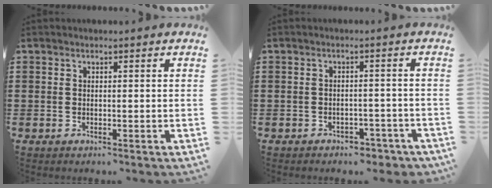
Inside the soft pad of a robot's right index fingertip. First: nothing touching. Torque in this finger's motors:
{"motor_torque": [-0.59, 0.65, -0.51, -0.15]}